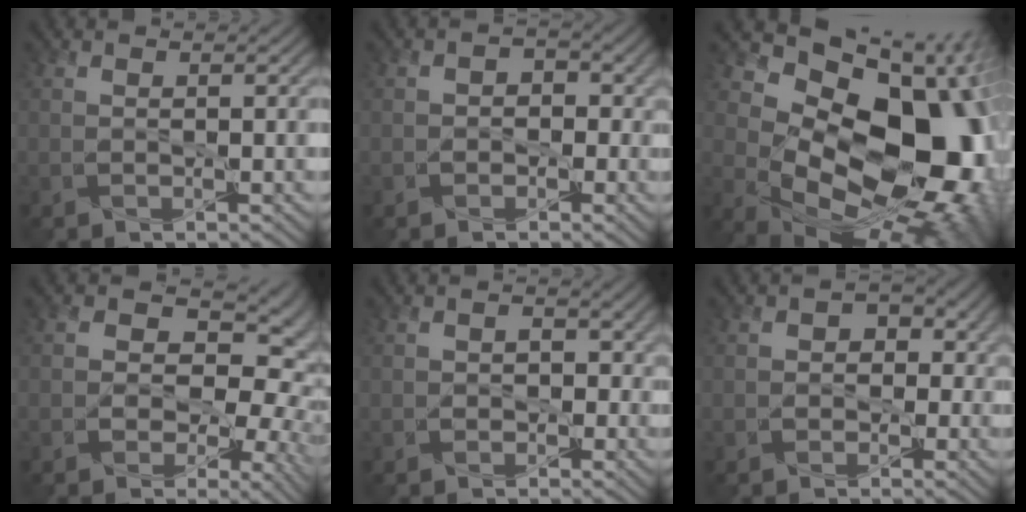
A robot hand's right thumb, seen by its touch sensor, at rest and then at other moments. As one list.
[{"total": 3.2, "force": [-0.8, 2.9, 1.1], "torque": [-0.010, 0.012, -0.020]}, {"total": 20.5, "force": [1.4, 13.8, 15.2], "torque": [-0.215, -0.035, 0.068]}, {"total": 13.2, "force": [-0.9, 10.2, 8.4], "torque": [-0.122, 0.009, -0.025]}, {"total": 3.1, "force": [-0.5, 2.7, 1.4], "torque": [-0.021, 0.005, -0.010]}, {"total": 4.9, "force": [0.1, 4.4, 2.2], "torque": [-0.029, 0.016, -0.014]}]